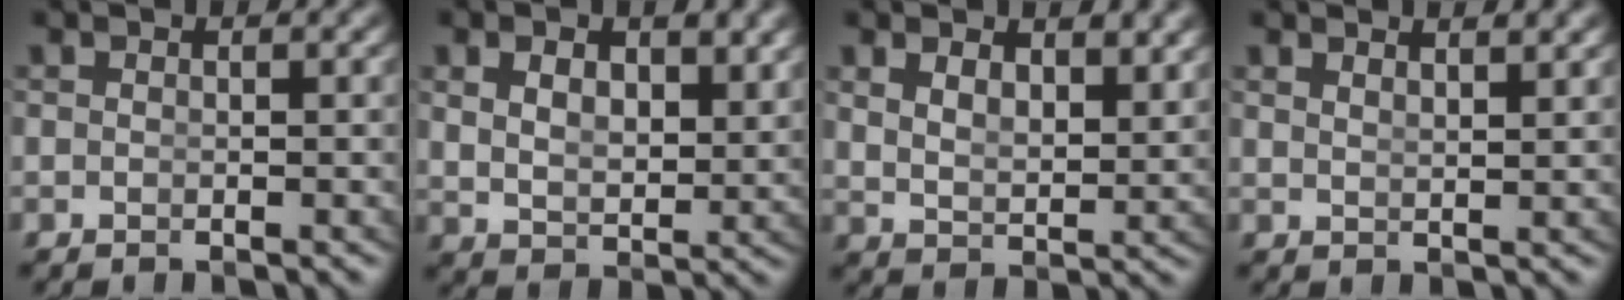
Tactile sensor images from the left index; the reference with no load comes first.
{"total": 3.6, "force": [1.4, 2.0, 2.6], "torque": [-0.051, -0.023, 0.041]}
{"total": 2.9, "force": [2.0, 1.1, 1.8], "torque": [-0.041, -0.022, 0.048]}
{"total": 1.9, "force": [1.7, -0.7, 0.4], "torque": [-0.007, -0.012, 0.040]}